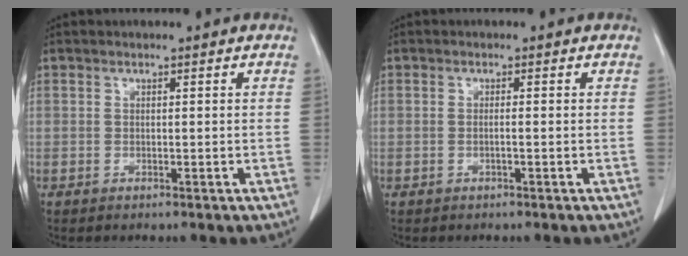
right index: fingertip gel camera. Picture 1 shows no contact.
{"total": 0.7, "force": [-0.2, -0.1, 0.6], "torque": [-0.012, 0.002, -0.002]}